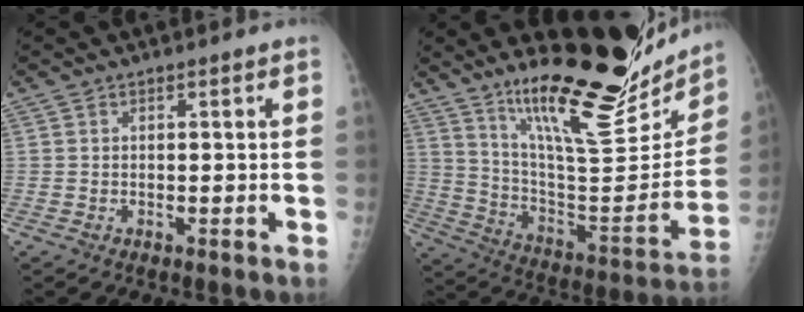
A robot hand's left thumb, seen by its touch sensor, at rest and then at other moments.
{"total": 26.7, "force": [19.6, 7.0, 16.8], "torque": [-0.218, -0.108, 0.311]}